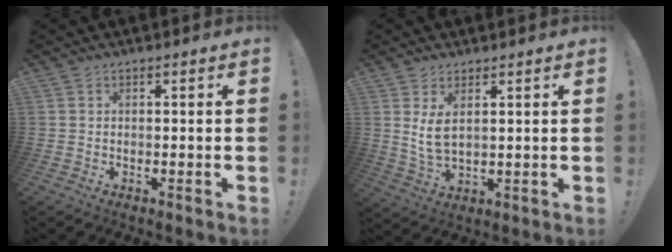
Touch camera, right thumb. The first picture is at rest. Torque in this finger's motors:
{"motor_torque": [-0.21, 0.44, 0.25, 0.45, 0.19]}